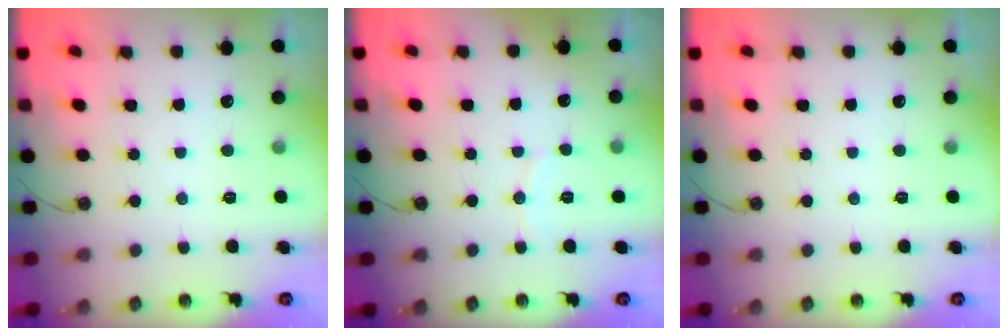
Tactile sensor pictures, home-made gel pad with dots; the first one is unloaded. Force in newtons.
{"total": 5.1, "press": 5.0, "slide": 0.5}
{"total": 0.0}